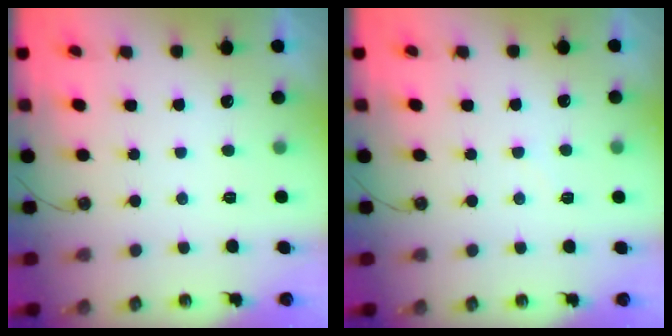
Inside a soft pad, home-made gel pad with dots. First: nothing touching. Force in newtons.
{"total": 2.9, "press": 2.9, "slide": 0.4}